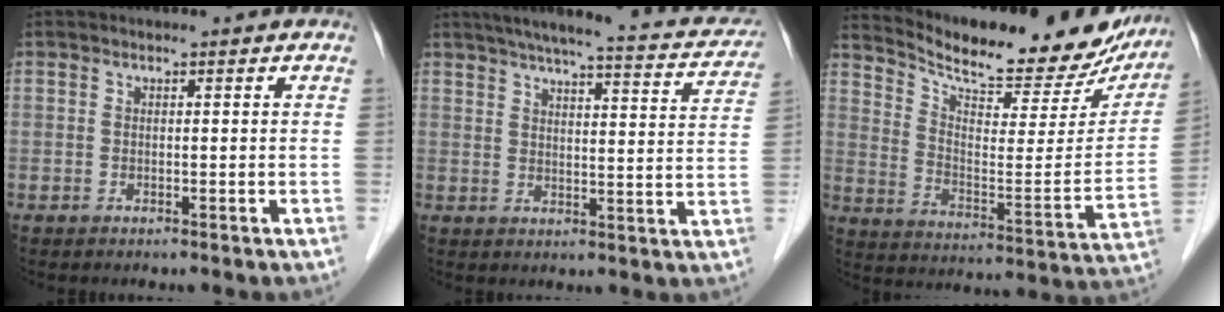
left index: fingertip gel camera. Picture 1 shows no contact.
{"total": 20.6, "force": [17.6, 3.6, 10.1], "torque": [-0.141, 0.014, 0.209]}
{"total": 24.2, "force": [21.8, 6.0, 8.7], "torque": [-0.134, -0.038, 0.293]}